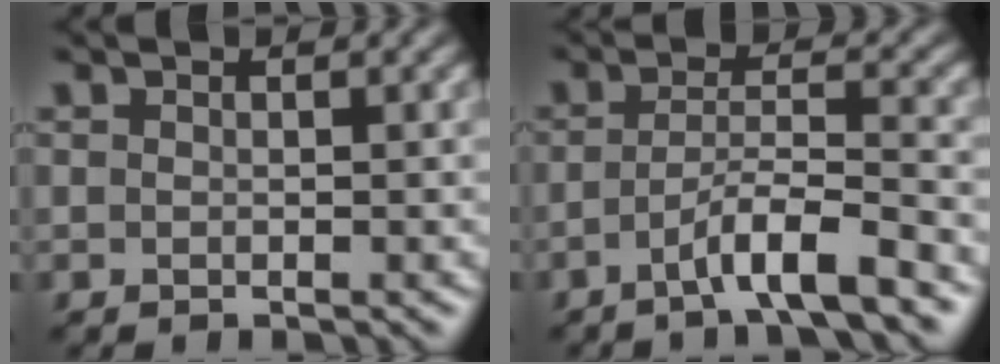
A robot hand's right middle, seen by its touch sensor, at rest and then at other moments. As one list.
[{"total": 4.8, "force": [-2.8, 0.6, 3.9], "torque": [-0.066, 0.009, -0.056]}]